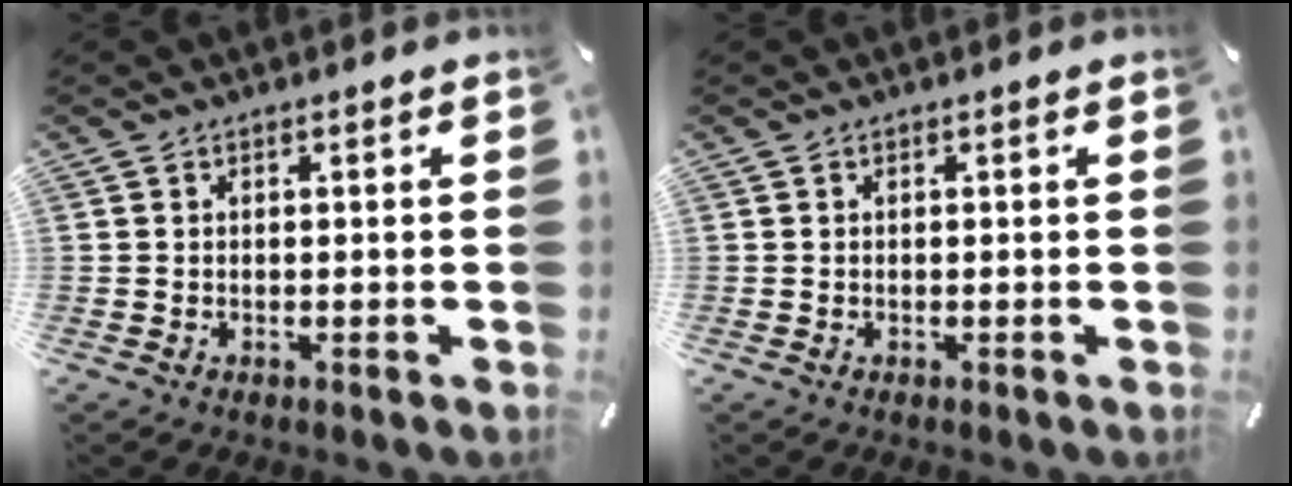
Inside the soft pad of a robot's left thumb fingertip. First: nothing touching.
{"total": 0.0}